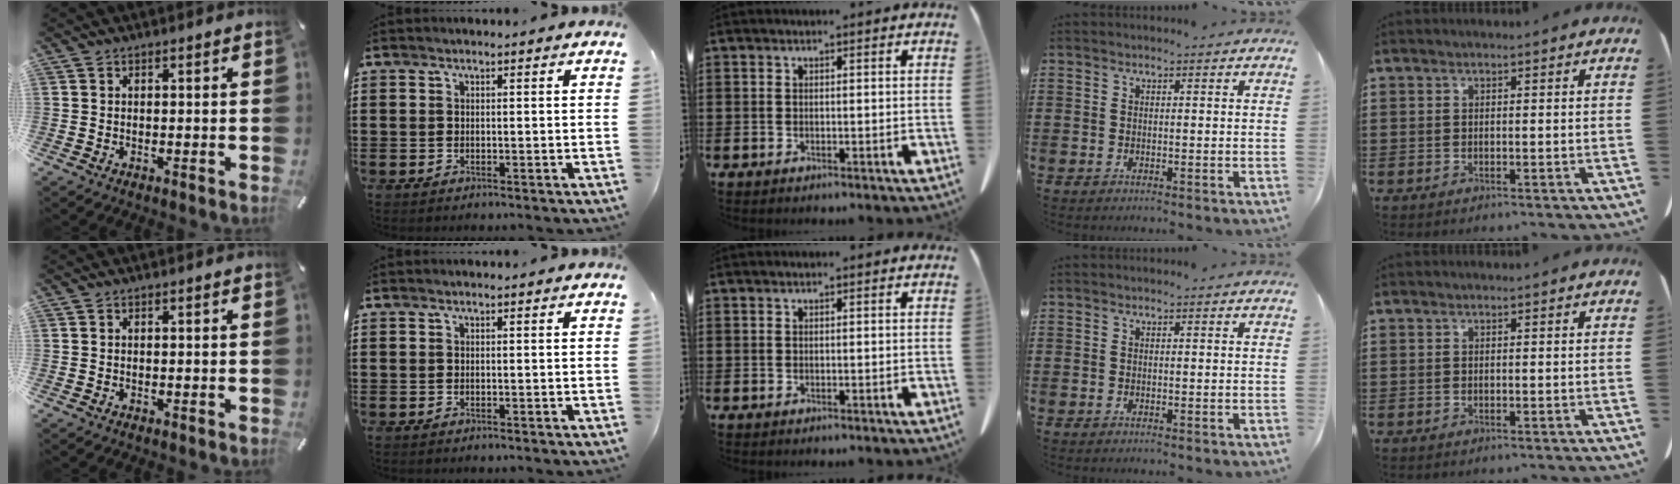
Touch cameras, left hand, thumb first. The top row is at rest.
{}